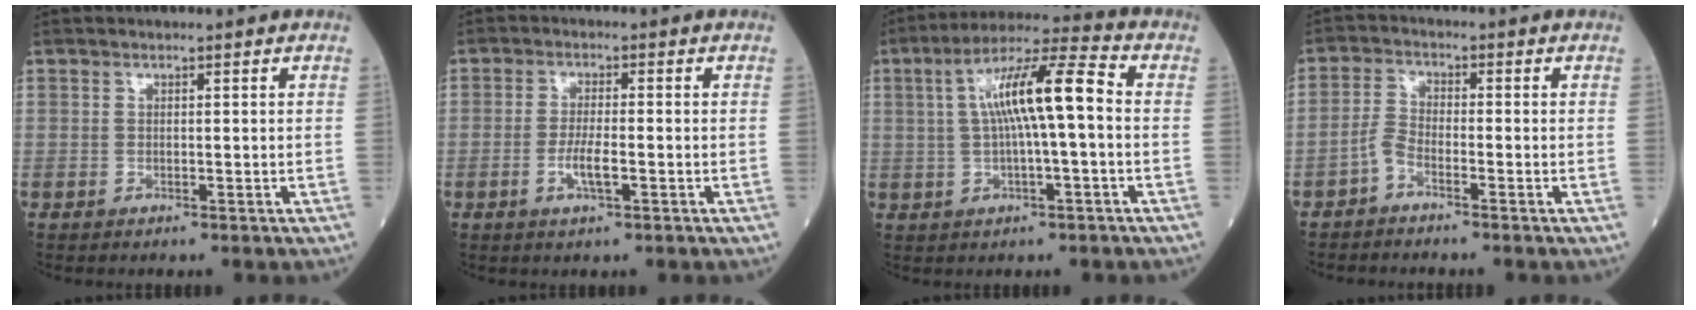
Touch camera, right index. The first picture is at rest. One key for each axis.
{"total": 3.8, "fx": -1.2, "fy": 0.6, "fz": 3.5, "tx": -0.067, "ty": -0.001, "tz": -0.023}
{"total": 11.5, "fx": 0.9, "fy": 1.2, "fz": 11.4, "tx": -0.205, "ty": 0.027, "tz": 0.013}
{"total": 2.6, "fx": -2.0, "fy": 0.5, "fz": 1.6, "tx": -0.042, "ty": 0.000, "tz": -0.046}